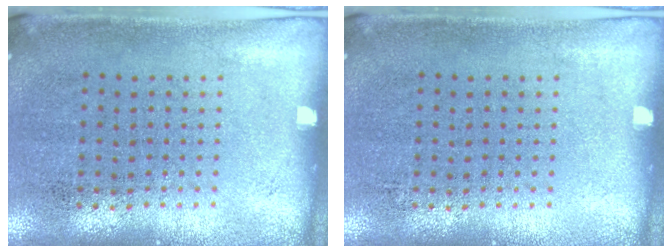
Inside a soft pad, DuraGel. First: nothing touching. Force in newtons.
{"total": 0.0}